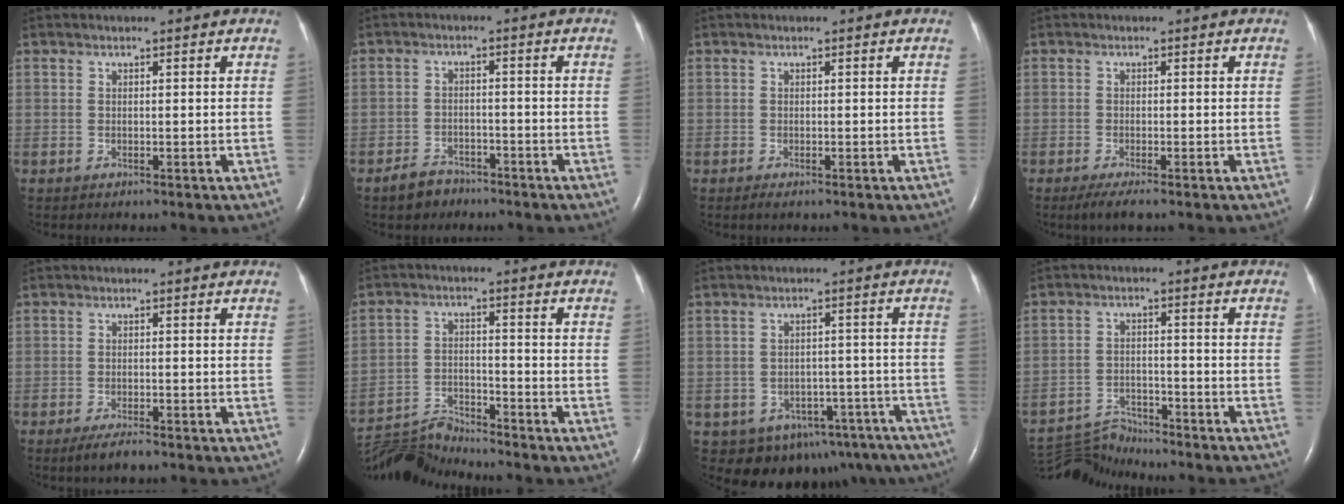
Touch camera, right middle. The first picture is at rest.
{"total": 3.8, "force": [-3.0, 2.2, 0.8], "torque": [-0.024, 0.005, -0.048]}
{"total": 0.7, "force": [-0.5, 0.1, 0.5], "torque": [-0.011, -0.003, -0.007]}
{"total": 2.6, "force": [-1.8, 0.2, 1.9], "torque": [-0.040, -0.009, -0.035]}
{"total": 3.1, "force": [-2.3, 0.6, 2.0], "torque": [-0.044, -0.006, -0.040]}
{"total": 8.1, "force": [-8.0, -1.3, -1.0], "torque": [0.004, 0.007, -0.147]}
{"total": 15.4, "force": [-10.4, 9.9, 5.5], "torque": [-0.066, 0.028, -0.112]}
{"total": 8.6, "force": [-8.6, 0.6, -0.1], "torque": [-0.008, 0.007, -0.142]}